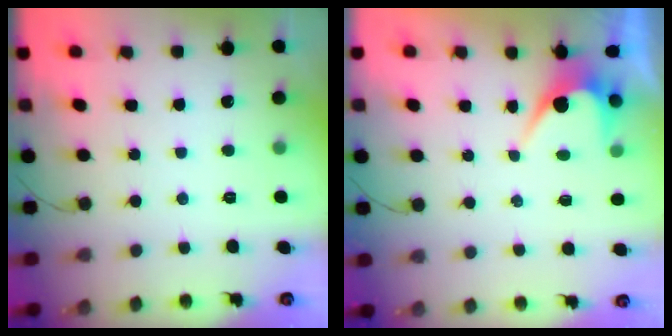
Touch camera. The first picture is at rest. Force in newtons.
{"total": 5.6, "press": 5.6, "slide": 0.4}